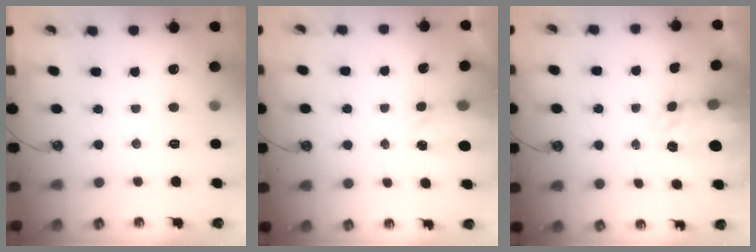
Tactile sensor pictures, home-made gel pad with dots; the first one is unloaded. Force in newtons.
{"total": 2.9, "press": 2.8, "slide": 0.4}
{"total": 3.4, "press": 3.4, "slide": 0.3}